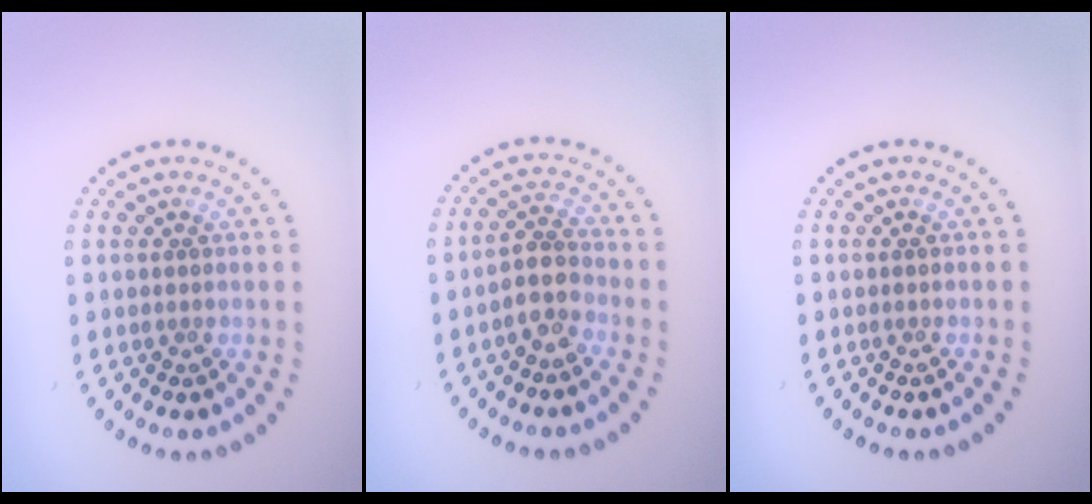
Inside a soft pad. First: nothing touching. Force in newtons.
{"total": 2.5, "press": 2.0, "slide": 1.4}
{"total": 0.0}